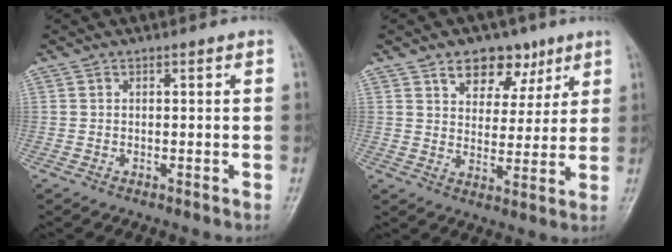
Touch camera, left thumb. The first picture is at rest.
{"total": 9.4, "force": [5.6, 6.3, 4.2], "torque": [-0.022, -0.022, 0.086]}